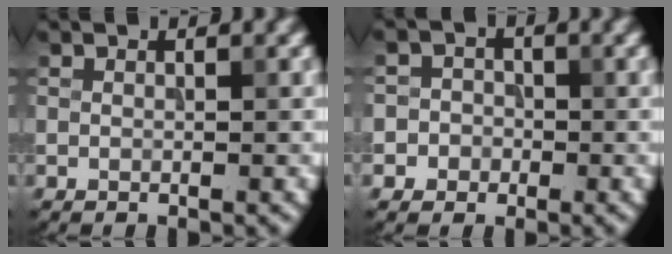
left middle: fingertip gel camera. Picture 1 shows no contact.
{"total": 2.9, "force": [-0.8, 2.8, 0.3], "torque": [0.031, 0.011, -0.034]}